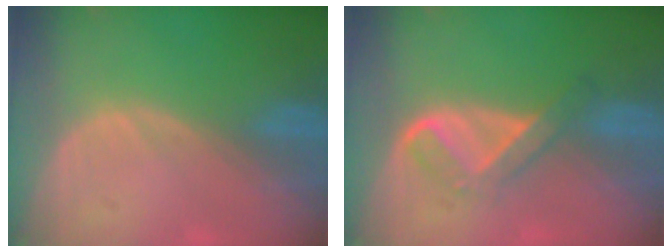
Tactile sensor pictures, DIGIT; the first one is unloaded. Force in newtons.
{"total": 5.4, "press": 4.5, "slide": 3.0}